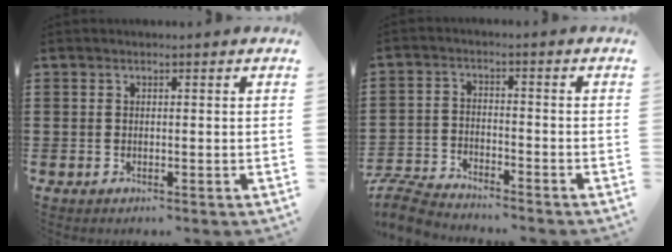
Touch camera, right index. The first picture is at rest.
{"total": 5.4, "force": [-5.3, 0.5, 0.8], "torque": [-0.035, 0.002, -0.110]}